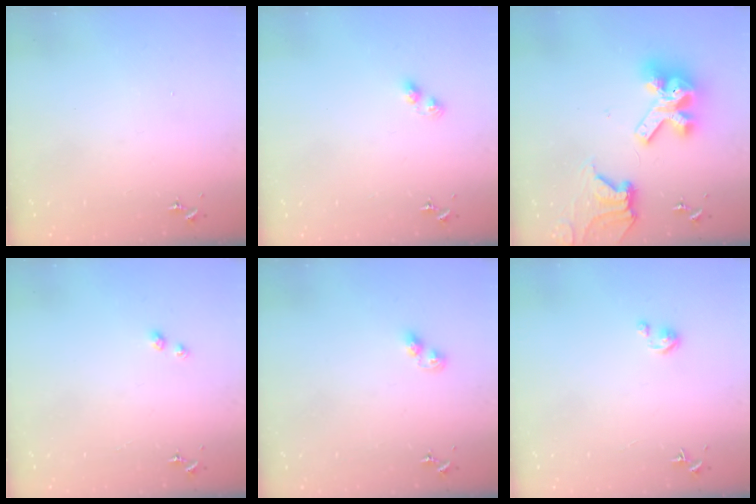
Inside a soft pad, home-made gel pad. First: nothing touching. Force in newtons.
{"total": 3.3, "press": 3.2, "slide": 0.5}
{"total": 17.8, "press": 17.7, "slide": 2.0}
{"total": 2.3, "press": 2.3, "slide": 0.3}
{"total": 5.5, "press": 5.5, "slide": 0.4}
{"total": 2.7, "press": 2.6, "slide": 0.3}